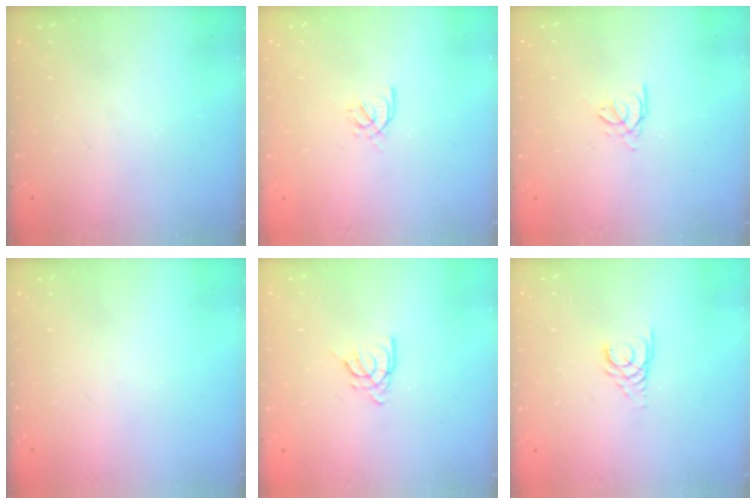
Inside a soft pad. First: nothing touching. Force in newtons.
{"total": 1.7, "press": 1.6, "slide": 0.5}
{"total": 0.7, "press": 0.6, "slide": 0.3}
{"total": 0.0}
{"total": 4.7, "press": 4.7, "slide": 0.3}
{"total": 2.7, "press": 2.7, "slide": 0.3}